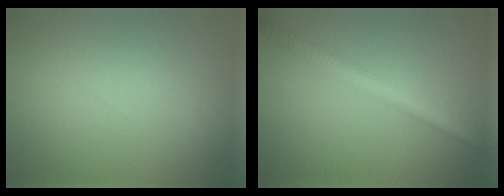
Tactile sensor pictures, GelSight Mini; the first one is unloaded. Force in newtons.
{"total": 2.6, "press": 2.6, "slide": 0.0}